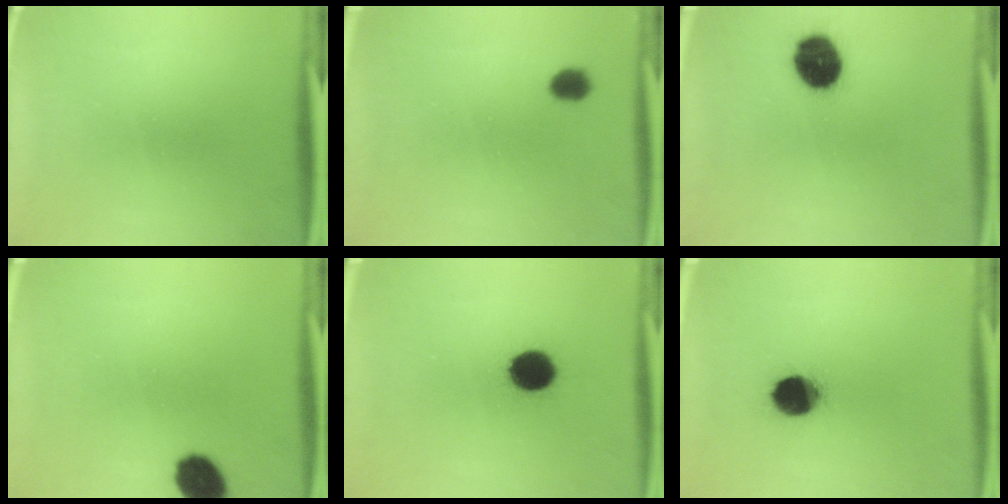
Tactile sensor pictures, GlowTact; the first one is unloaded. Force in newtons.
{"total": 2.7}
{"total": 11.4}
{"total": 8.4}
{"total": 9.5}
{"total": 10.7}